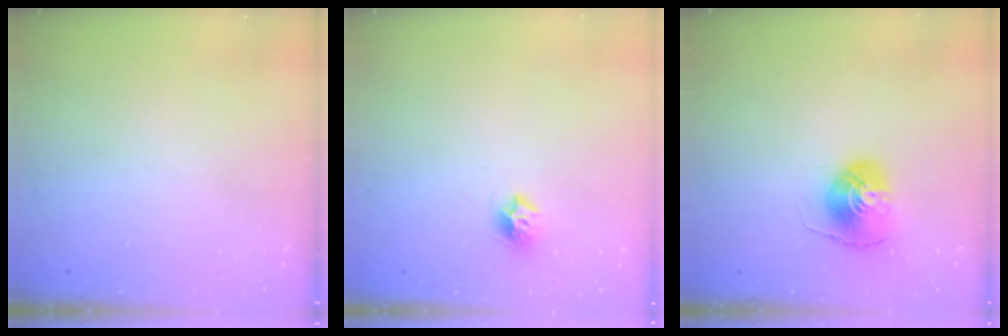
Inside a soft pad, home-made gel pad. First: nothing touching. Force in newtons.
{"total": 7.4, "press": 7.4, "slide": 0.0}
{"total": 8.8, "press": 8.7, "slide": 0.7}